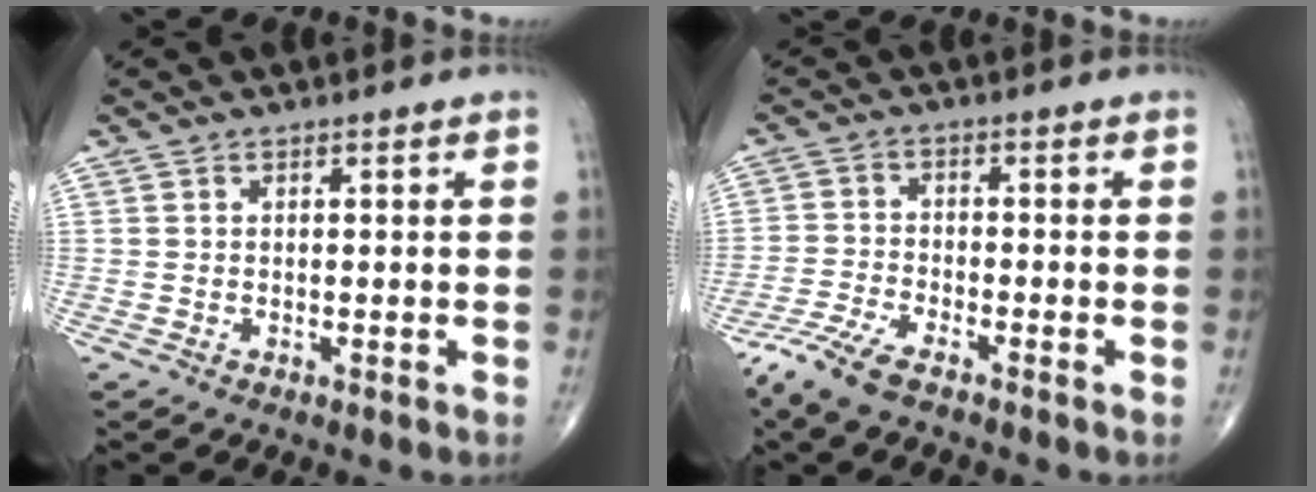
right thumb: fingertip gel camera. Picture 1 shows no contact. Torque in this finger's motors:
{"motor_torque": [2.12, 0.85, 0.14, -0.97, 0.04]}